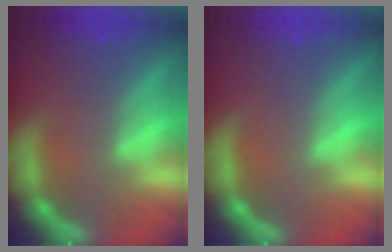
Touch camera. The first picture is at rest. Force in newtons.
{"total": 0.0}